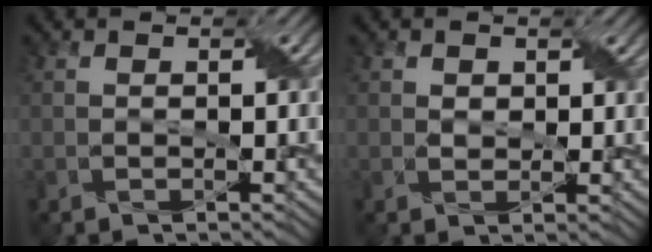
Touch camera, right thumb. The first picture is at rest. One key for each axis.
{"total": 1.5, "fx": 0.8, "fy": 1.2, "fz": 0.6, "tx": -0.019, "ty": -0.001, "tz": 0.013}